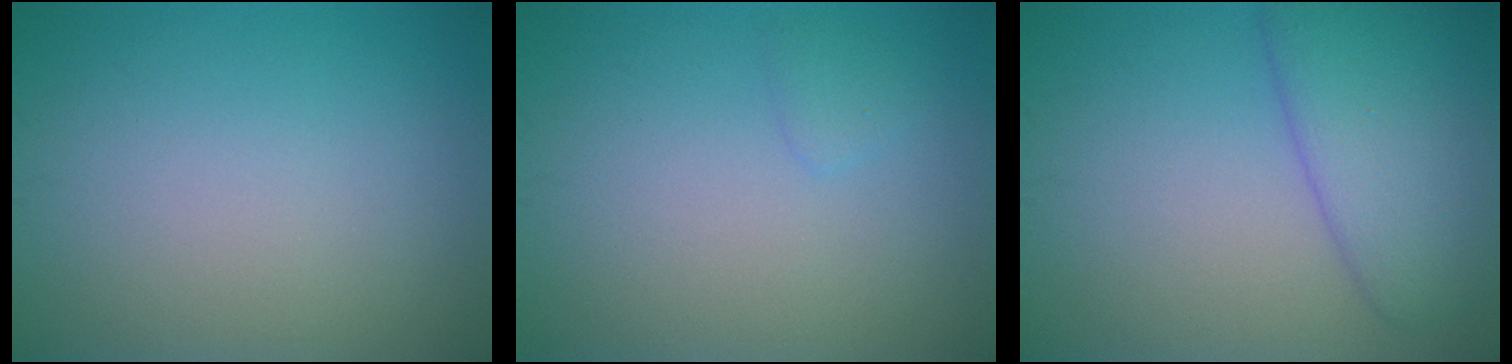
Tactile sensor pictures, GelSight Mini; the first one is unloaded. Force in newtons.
{"total": 0.8, "press": 0.8, "slide": 0.1}
{"total": 5.6, "press": 5.6, "slide": 0.3}